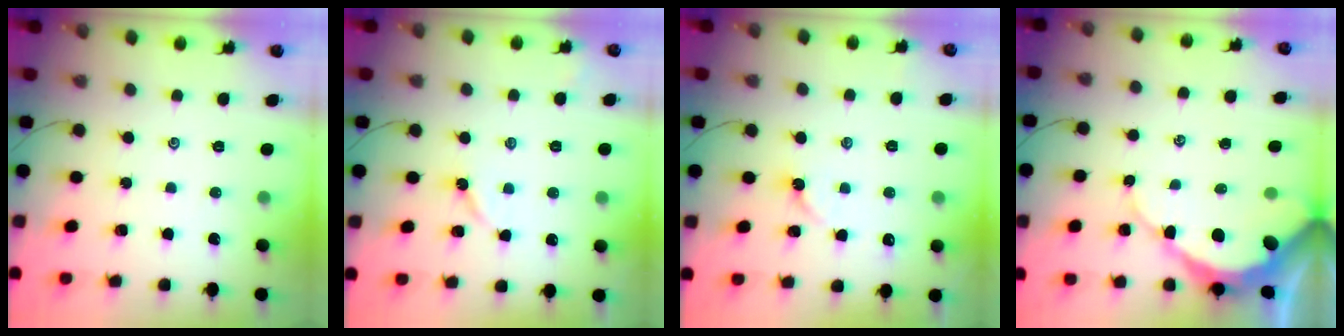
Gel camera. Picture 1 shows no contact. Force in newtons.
{"total": 2.9, "press": 2.8, "slide": 0.5}
{"total": 2.2, "press": 2.2, "slide": 0.4}
{"total": 8.9, "press": 8.8, "slide": 0.8}